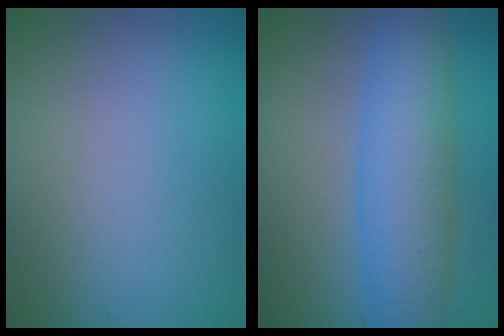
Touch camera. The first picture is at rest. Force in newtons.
{"total": 7.3, "press": 7.3, "slide": 0.1}